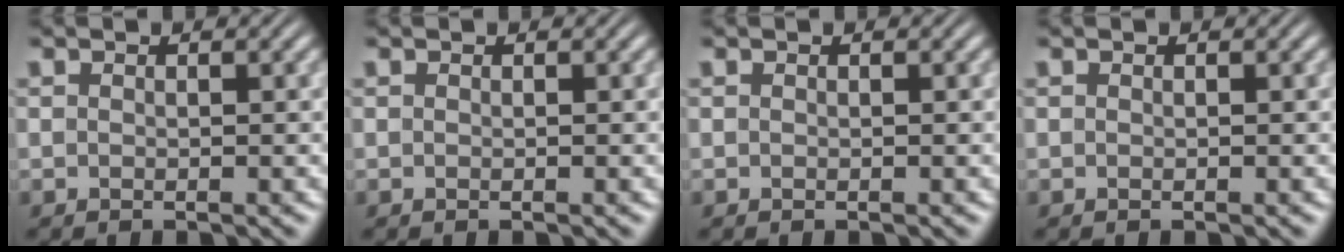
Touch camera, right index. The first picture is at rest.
{"total": 0.0}
{"total": 0.0}
{"total": 0.0}